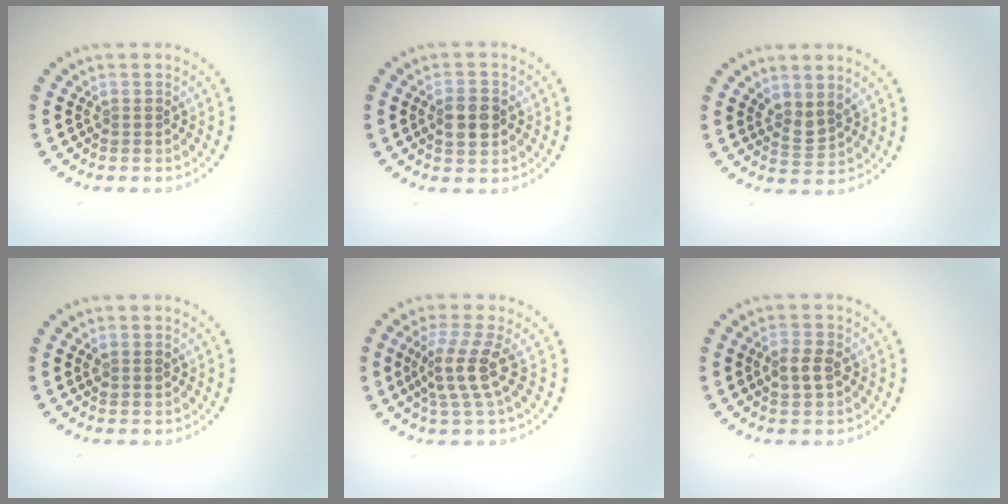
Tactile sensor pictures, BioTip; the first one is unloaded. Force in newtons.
{"total": 3.3, "press": 3.3, "slide": 0.3}
{"total": 1.9, "press": 1.4, "slide": 1.2}
{"total": 0.9, "press": 0.9, "slide": 0.3}
{"total": 3.6, "press": 2.8, "slide": 2.2}
{"total": 2.6, "press": 2.6, "slide": 0.2}